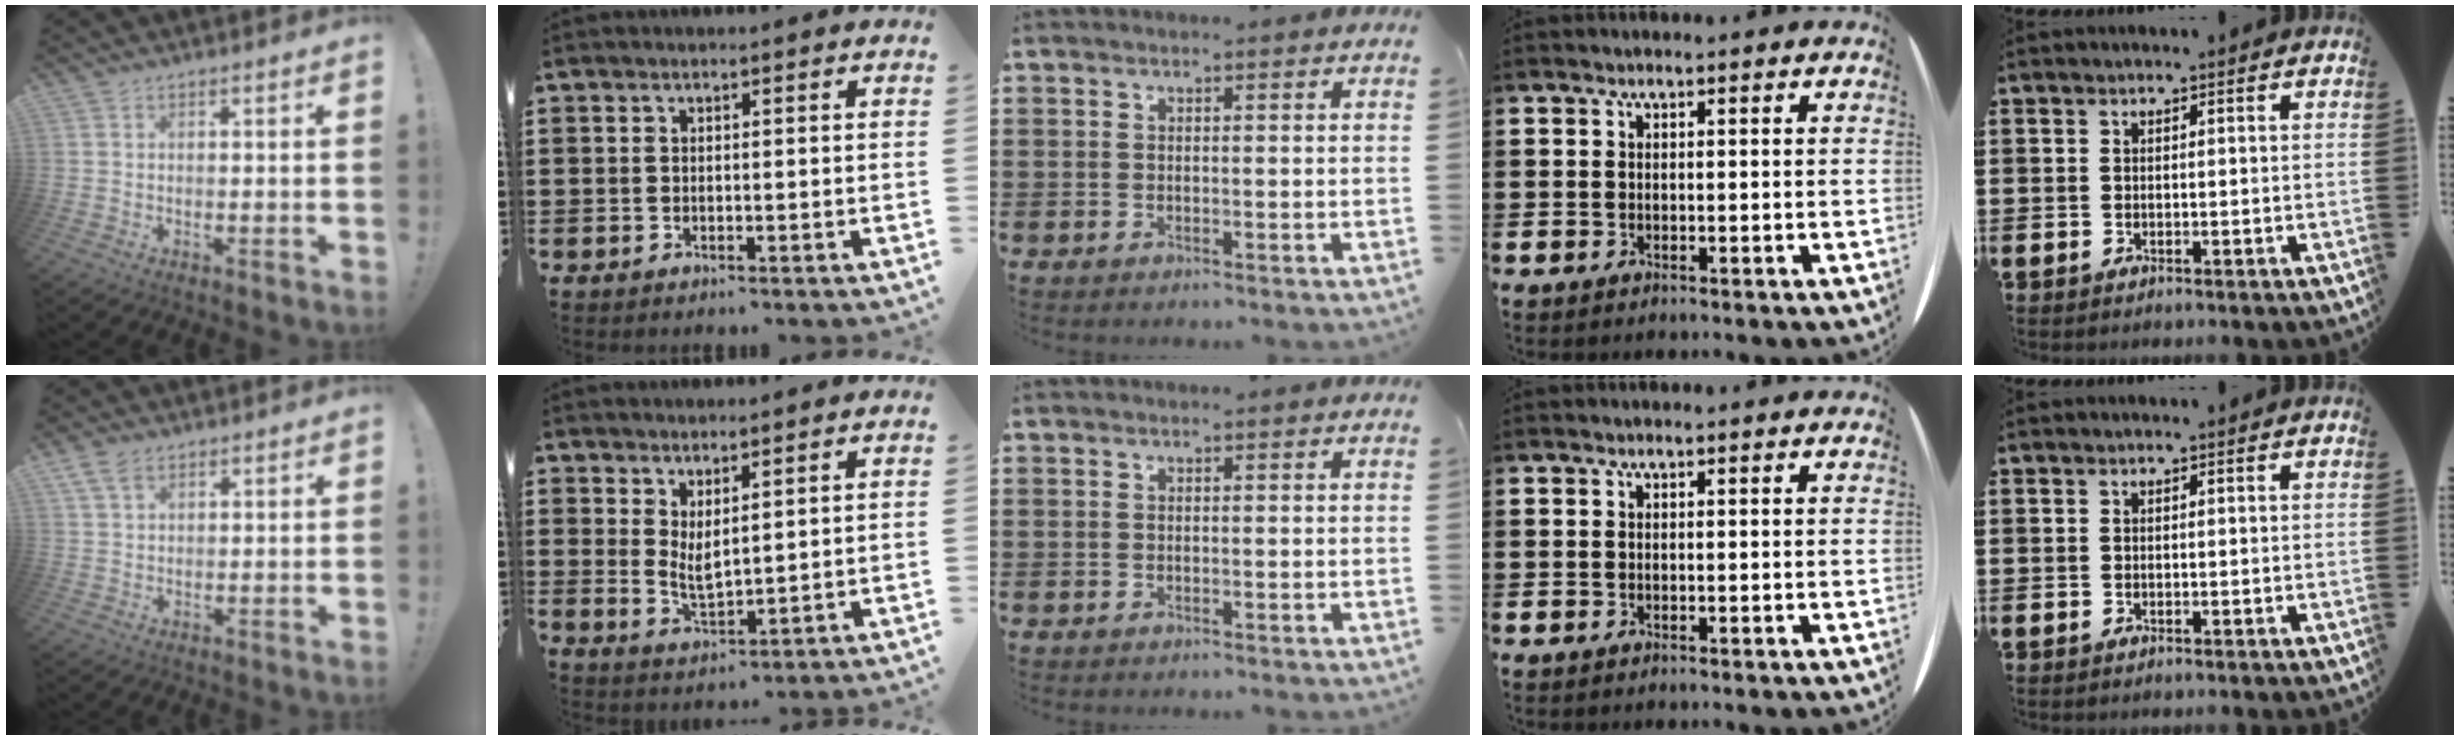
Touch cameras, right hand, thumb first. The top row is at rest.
{"thumb": {"total": 4.5, "force": [2.8, 2.4, 2.5], "torque": [-0.050, -0.008, 0.055]}, "index": {"total": 2.9, "force": [1.7, 0.9, 2.2], "torque": [-0.046, -0.004, 0.033]}}